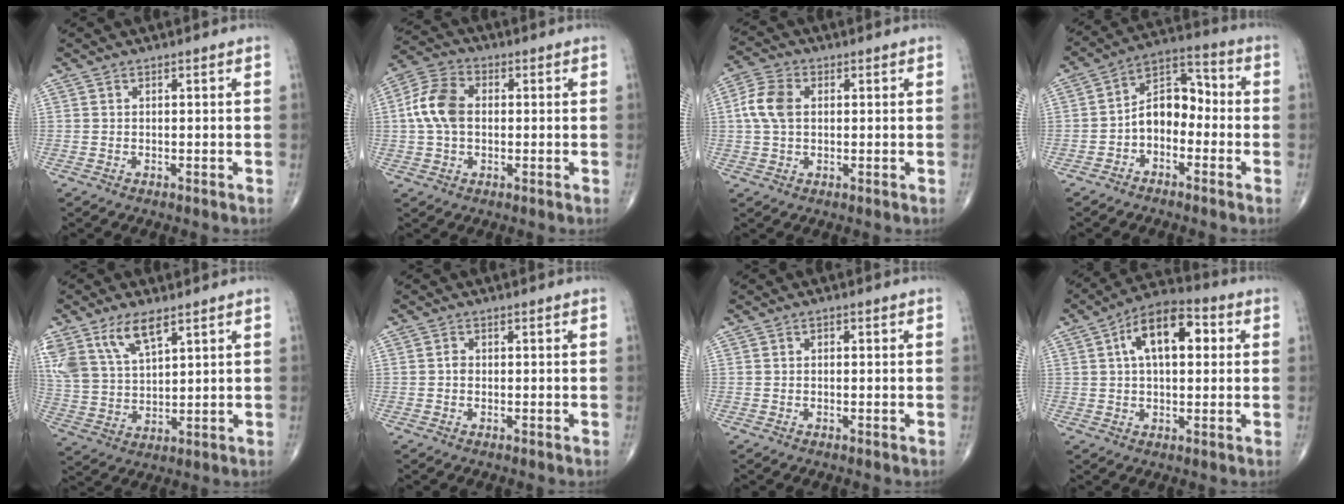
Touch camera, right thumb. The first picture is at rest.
{"total": 9.0, "force": [0.5, 6.0, 6.6], "torque": [-0.133, 0.023, 0.003]}
{"total": 6.7, "force": [0.8, 4.5, 5.0], "torque": [-0.109, 0.014, 0.012]}
{"total": 9.2, "force": [-2.2, 6.2, 6.5], "torque": [-0.082, 0.046, -0.055]}
{"total": 11.5, "force": [6.9, 5.2, 7.6], "torque": [-0.144, -0.017, 0.144]}
{"total": 1.1, "force": [-0.1, 0.9, 0.7], "torque": [-0.006, 0.003, -0.005]}
{"total": 0.7, "force": [0.0, 0.5, 0.5], "torque": [-0.003, 0.002, -0.003]}
{"total": 13.0, "force": [3.2, 6.8, 10.6], "torque": [-0.159, 0.023, 0.044]}